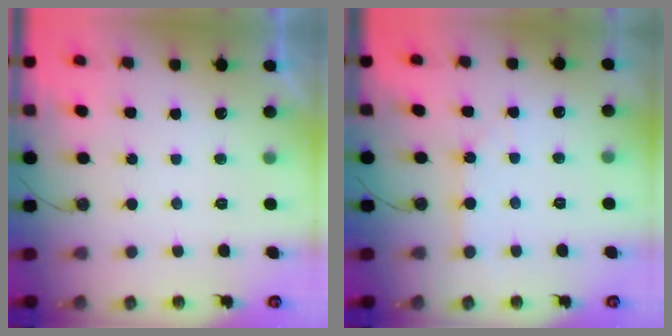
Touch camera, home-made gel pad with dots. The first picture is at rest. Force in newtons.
{"total": 1.7, "press": 1.7, "slide": 0.1}